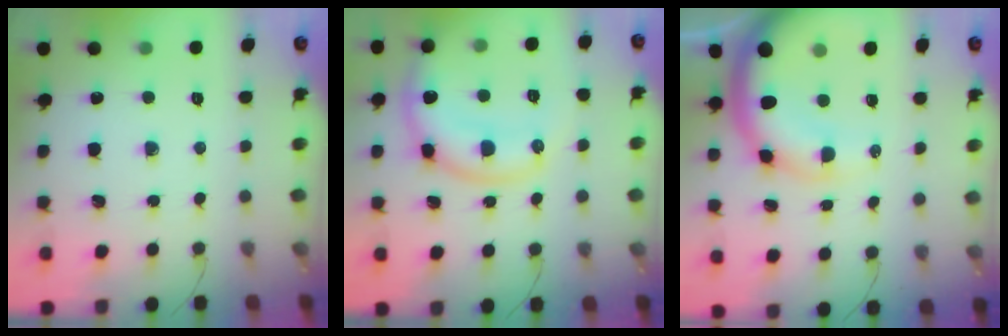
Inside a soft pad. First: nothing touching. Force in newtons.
{"total": 14.2, "press": 14.2, "slide": 0.7}
{"total": 15.3, "press": 14.9, "slide": 3.2}